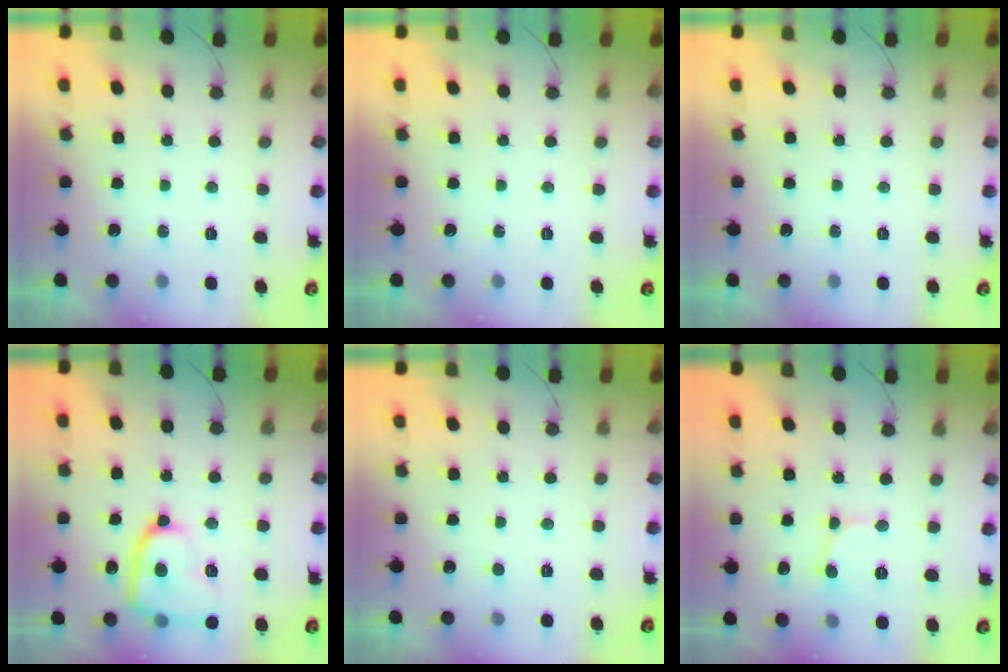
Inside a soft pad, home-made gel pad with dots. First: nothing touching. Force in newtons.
{"total": 0.0}
{"total": 0.0}
{"total": 16.4, "press": 16.3, "slide": 1.6}
{"total": 2.4, "press": 2.4, "slide": 0.2}
{"total": 2.6, "press": 2.6, "slide": 0.2}